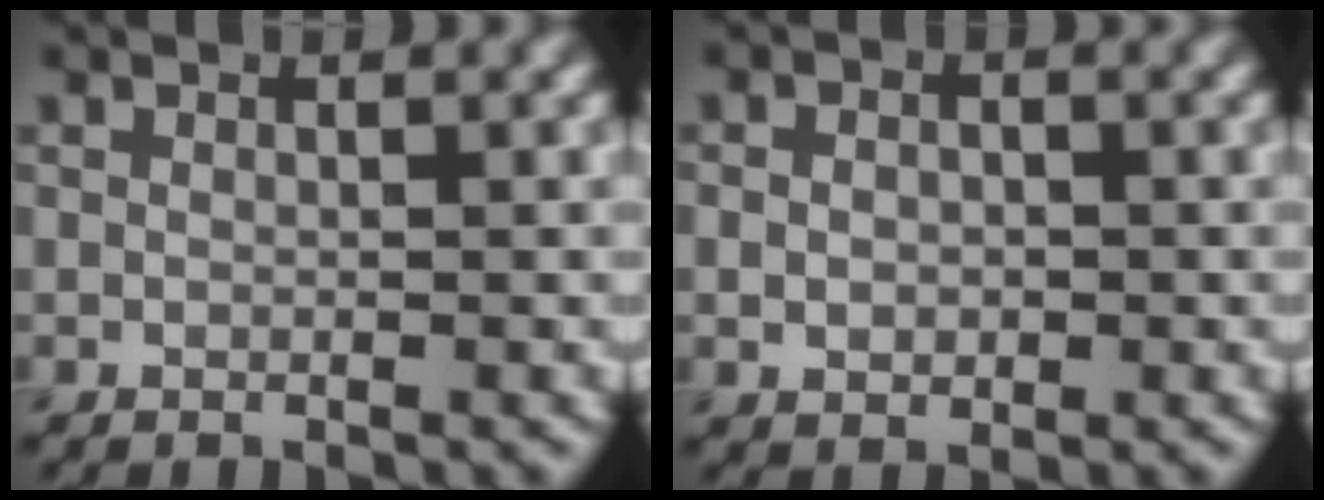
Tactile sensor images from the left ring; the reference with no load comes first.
{"total": 2.0, "force": [-0.2, 1.6, 1.3], "torque": [-0.023, -0.002, -0.006]}